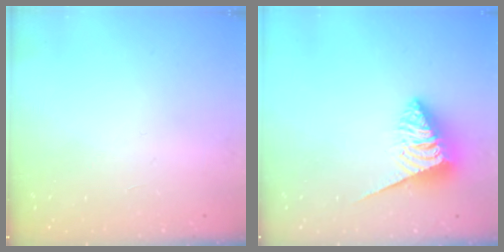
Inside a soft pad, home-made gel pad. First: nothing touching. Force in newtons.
{"total": 4.7, "press": 4.7, "slide": 0.3}